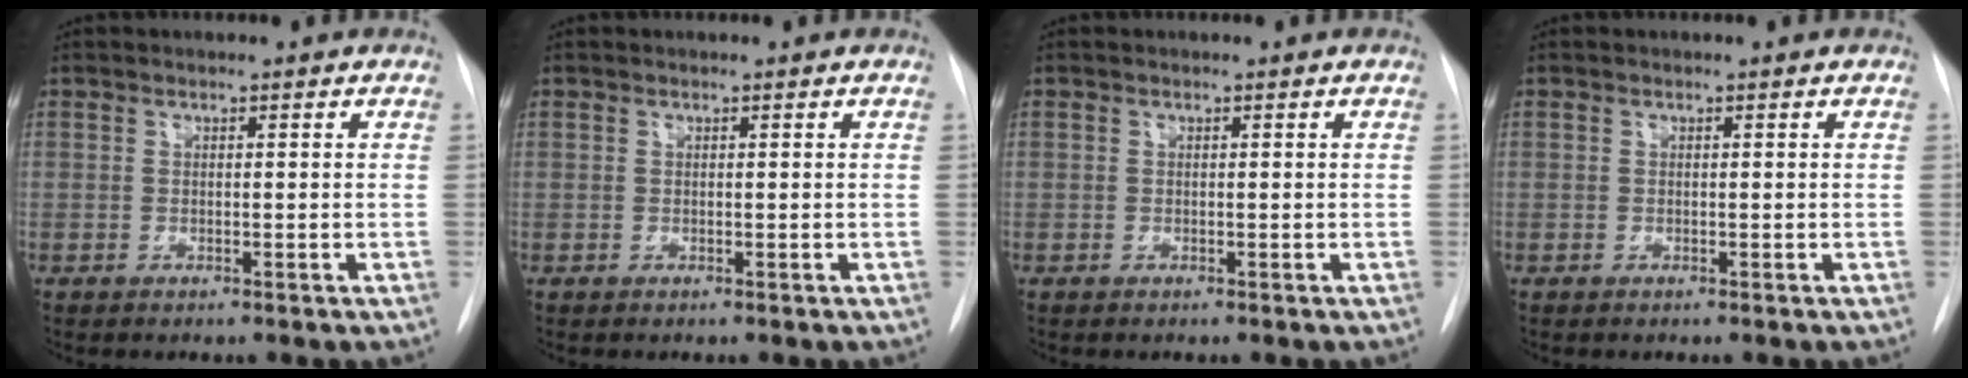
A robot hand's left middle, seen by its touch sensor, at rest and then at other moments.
{"total": 0.0}
{"total": 0.0}
{"total": 0.0}